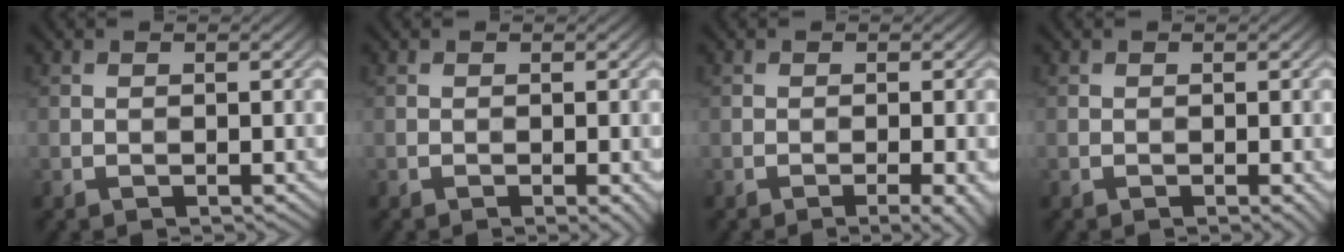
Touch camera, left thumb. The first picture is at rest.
{"total": 1.0, "force": [-0.4, 0.1, 0.9], "torque": [-0.014, -0.004, -0.008]}
{"total": 2.7, "force": [-1.3, 0.4, 2.3], "torque": [-0.031, 0.004, -0.023]}
{"total": 0.7, "force": [-0.2, 0.1, 0.6], "torque": [-0.011, -0.003, -0.006]}